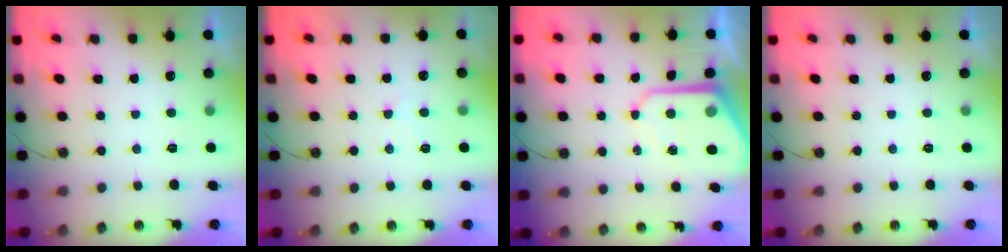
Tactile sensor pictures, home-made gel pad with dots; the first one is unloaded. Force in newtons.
{"total": 5.9, "press": 5.8, "slide": 0.8}
{"total": 10.6, "press": 10.5, "slide": 1.0}
{"total": 0.0}